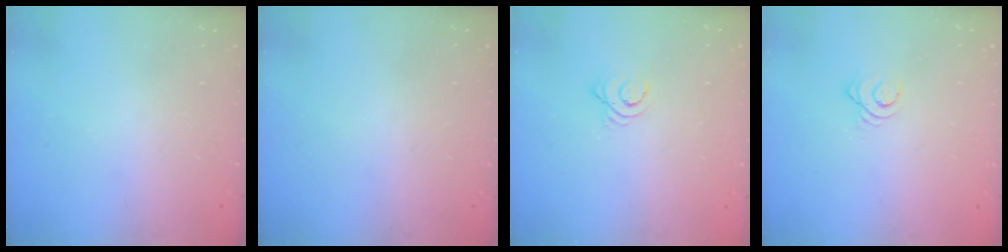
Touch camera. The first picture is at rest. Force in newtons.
{"total": 0.0}
{"total": 2.9, "press": 2.9, "slide": 0.4}
{"total": 2.5, "press": 2.5, "slide": 0.1}